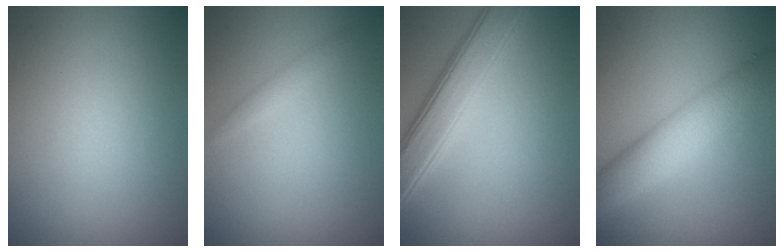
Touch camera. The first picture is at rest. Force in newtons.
{"total": 1.6, "press": 1.6, "slide": 0.1}
{"total": 5.4, "press": 5.4, "slide": 0.1}
{"total": 6.0, "press": 6.0, "slide": 0.0}